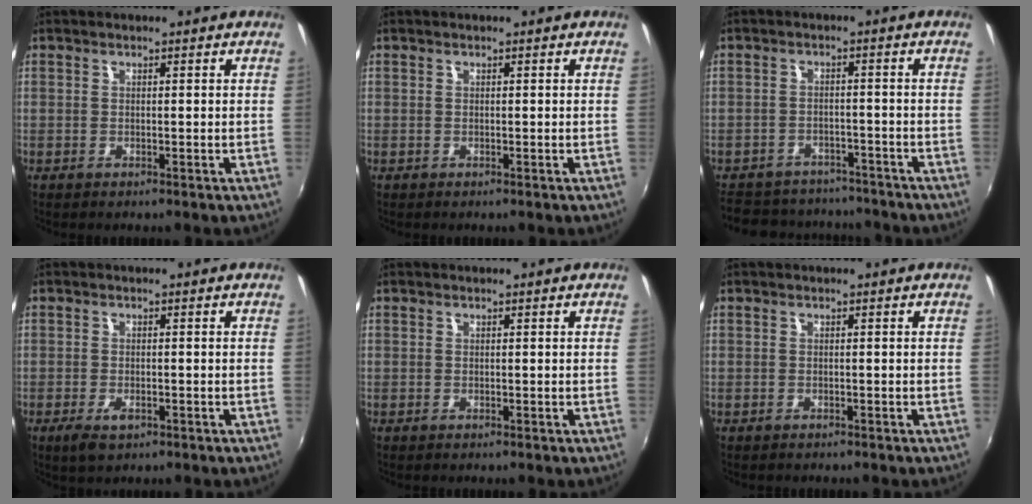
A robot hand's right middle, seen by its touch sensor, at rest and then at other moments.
{"total": 0.0}
{"total": 15.2, "force": [-12.9, 6.6, 4.6], "torque": [-0.116, 0.020, -0.172]}
{"total": 3.5, "force": [-1.9, 1.6, 2.5], "torque": [-0.053, -0.011, -0.033]}
{"total": 0.0}
{"total": 0.7, "force": [-0.6, 0.4, 0.0], "torque": [-0.004, -0.002, -0.009]}